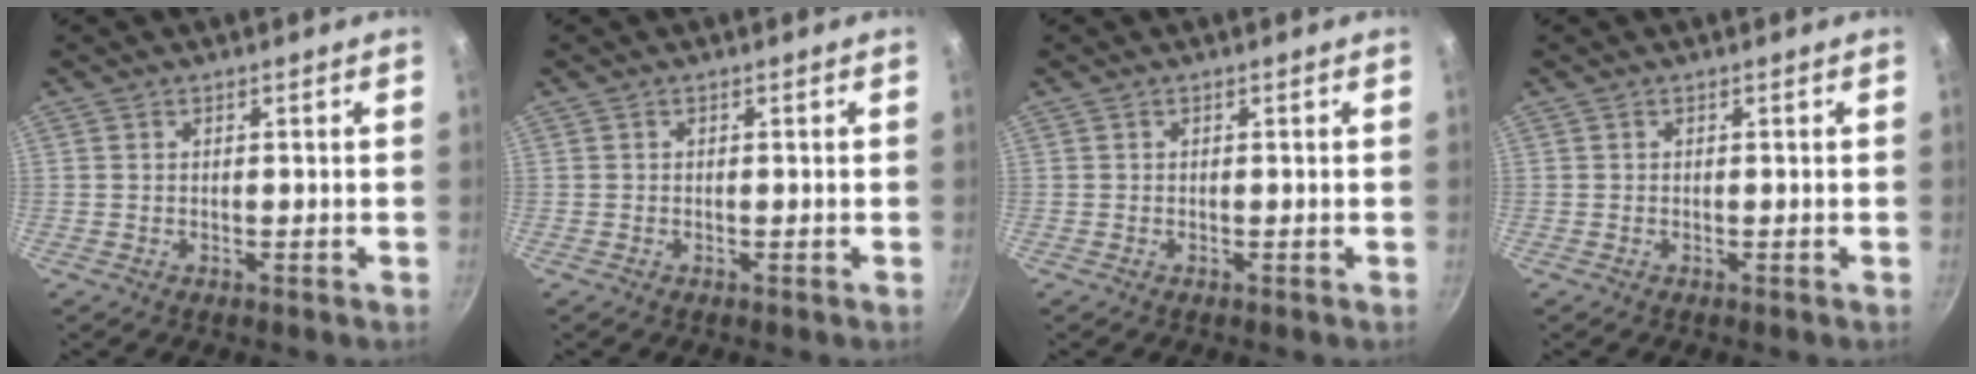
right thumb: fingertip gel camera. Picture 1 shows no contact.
{"total": 0.0}
{"total": 0.0}
{"total": 0.0}